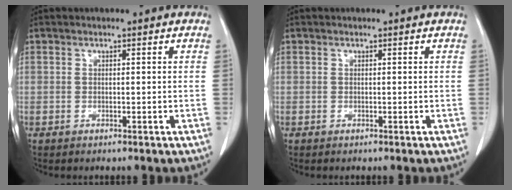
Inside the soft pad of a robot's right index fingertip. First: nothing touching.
{"total": 0.0}